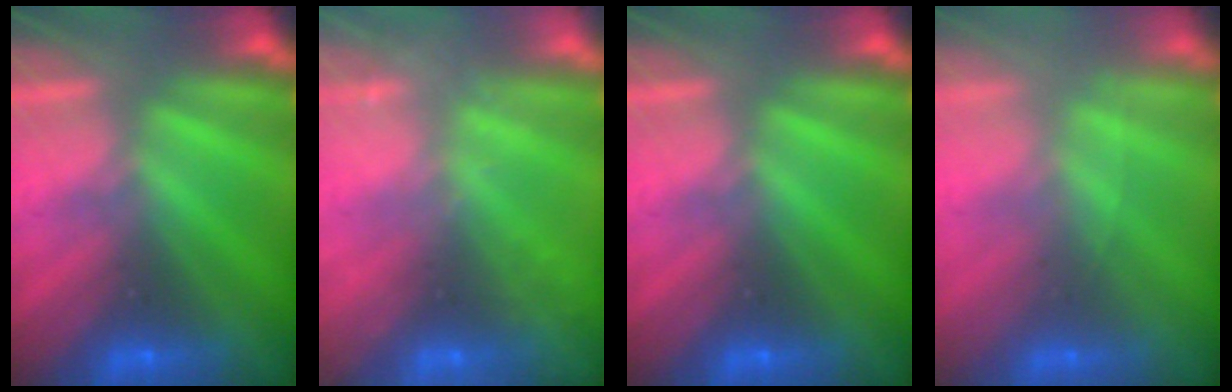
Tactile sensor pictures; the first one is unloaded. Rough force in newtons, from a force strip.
{"total": 2.3}
{"total": 0.0}
{"total": 2.6}